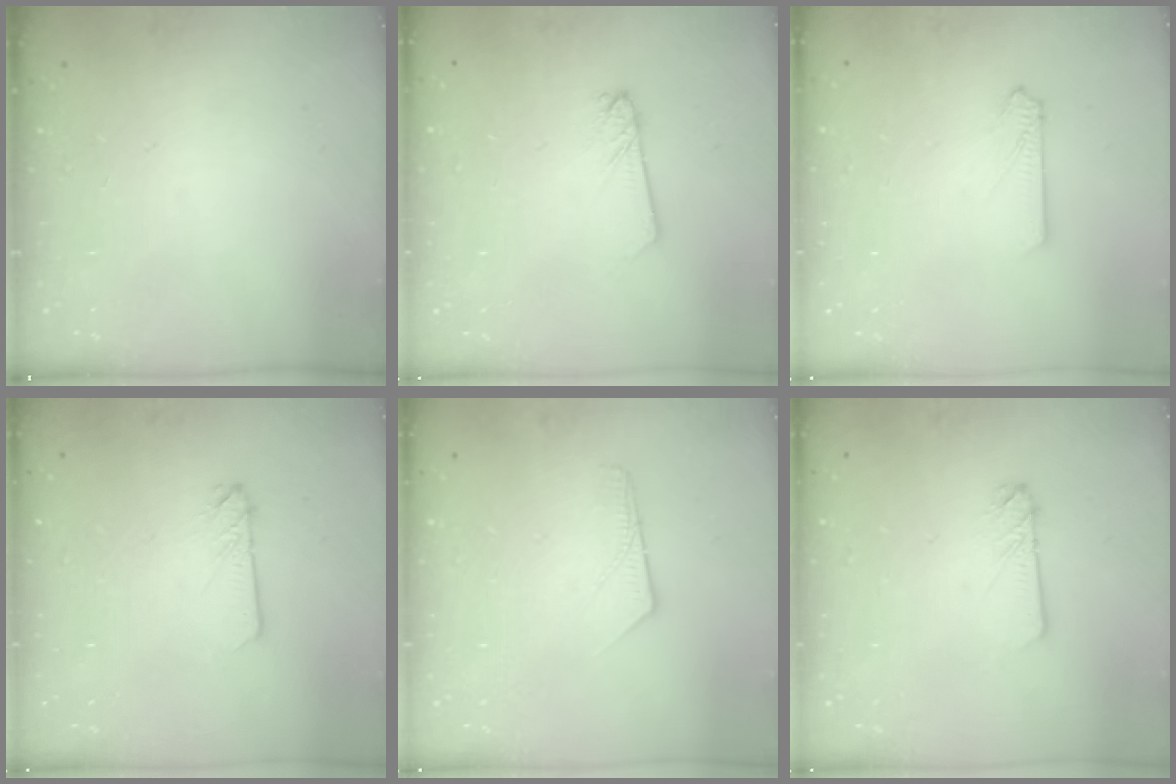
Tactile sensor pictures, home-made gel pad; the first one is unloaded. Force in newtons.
{"total": 2.2, "press": 2.2, "slide": 0.1}
{"total": 2.6, "press": 2.6, "slide": 0.3}
{"total": 2.4, "press": 2.4, "slide": 0.2}
{"total": 5.7, "press": 5.7, "slide": 0.5}
{"total": 2.3, "press": 2.3, "slide": 0.3}